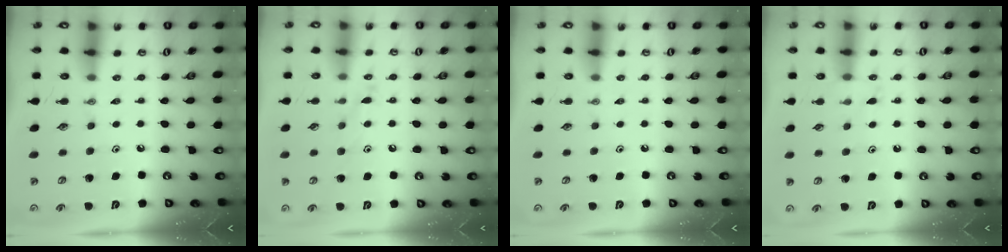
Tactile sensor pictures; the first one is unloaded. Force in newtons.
{"total": 8.6, "press": 8.5, "slide": 0.6}
{"total": 0.0}
{"total": 5.5, "press": 5.5, "slide": 0.7}